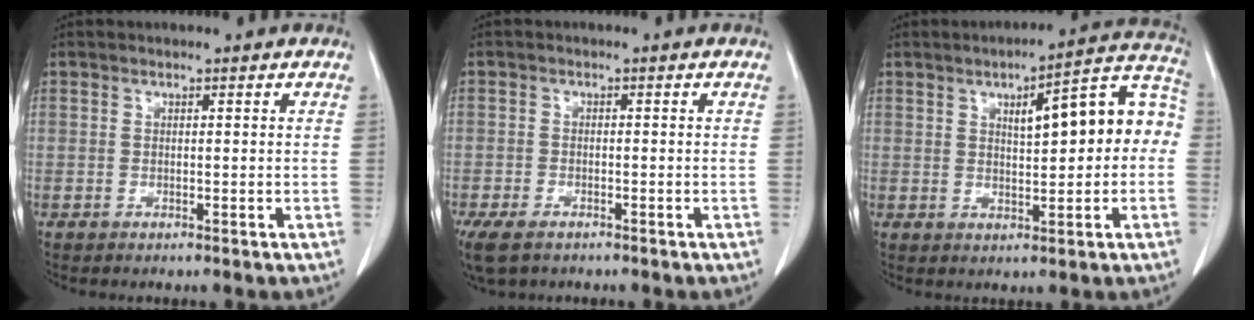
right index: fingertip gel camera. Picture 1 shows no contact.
{"total": 5.7, "force": [-3.9, 2.9, 3.0], "torque": [-0.065, -0.010, -0.066]}
{"total": 12.1, "force": [1.6, 3.3, 11.6], "torque": [-0.147, 0.043, 0.020]}